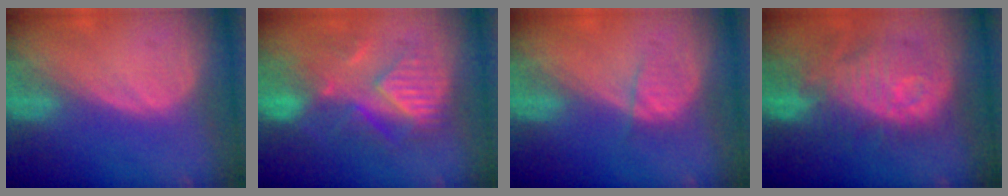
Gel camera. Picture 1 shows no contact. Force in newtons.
{"total": 9.0, "press": 8.9, "slide": 0.9}
{"total": 2.1, "press": 2.1, "slide": 0.3}
{"total": 11.3, "press": 10.6, "slide": 3.7}